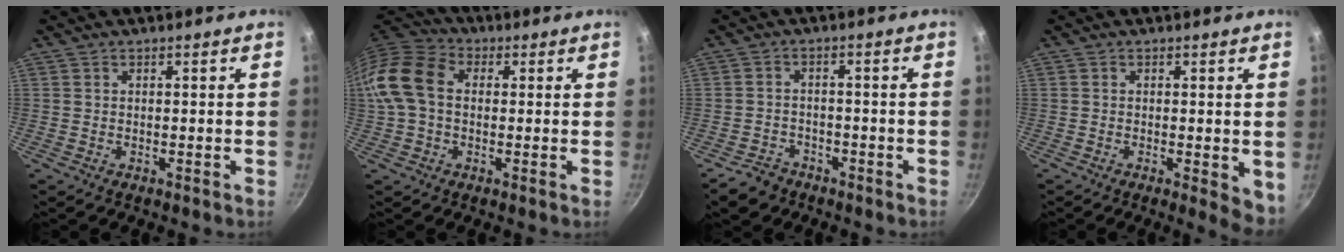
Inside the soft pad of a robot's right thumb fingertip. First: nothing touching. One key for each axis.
{"total": 11.7, "fx": 0.9, "fy": 8.4, "fz": 8.1, "tx": -0.142, "ty": 0.026, "tz": -0.002}
{"total": 5.0, "fx": -3.5, "fy": 3.4, "fz": 1.2, "tx": -0.015, "ty": 0.038, "tz": -0.051}
{"total": 5.0, "fx": -0.8, "fy": 1.8, "fz": 4.6, "tx": -0.050, "ty": -0.007, "tz": -0.009}